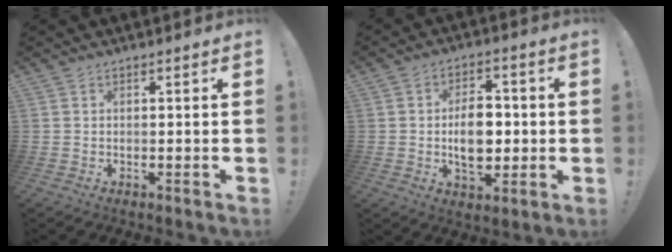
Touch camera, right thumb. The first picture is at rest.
{"total": 10.9, "force": [-0.5, 7.2, 8.2], "torque": [-0.124, 0.005, -0.010]}